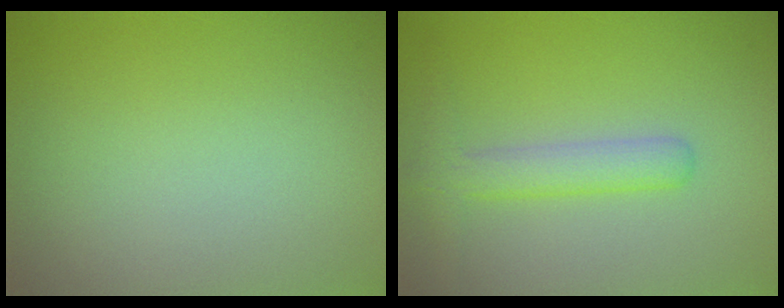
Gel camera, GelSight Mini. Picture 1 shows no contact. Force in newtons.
{"total": 3.0, "press": 3.0, "slide": 0.0}